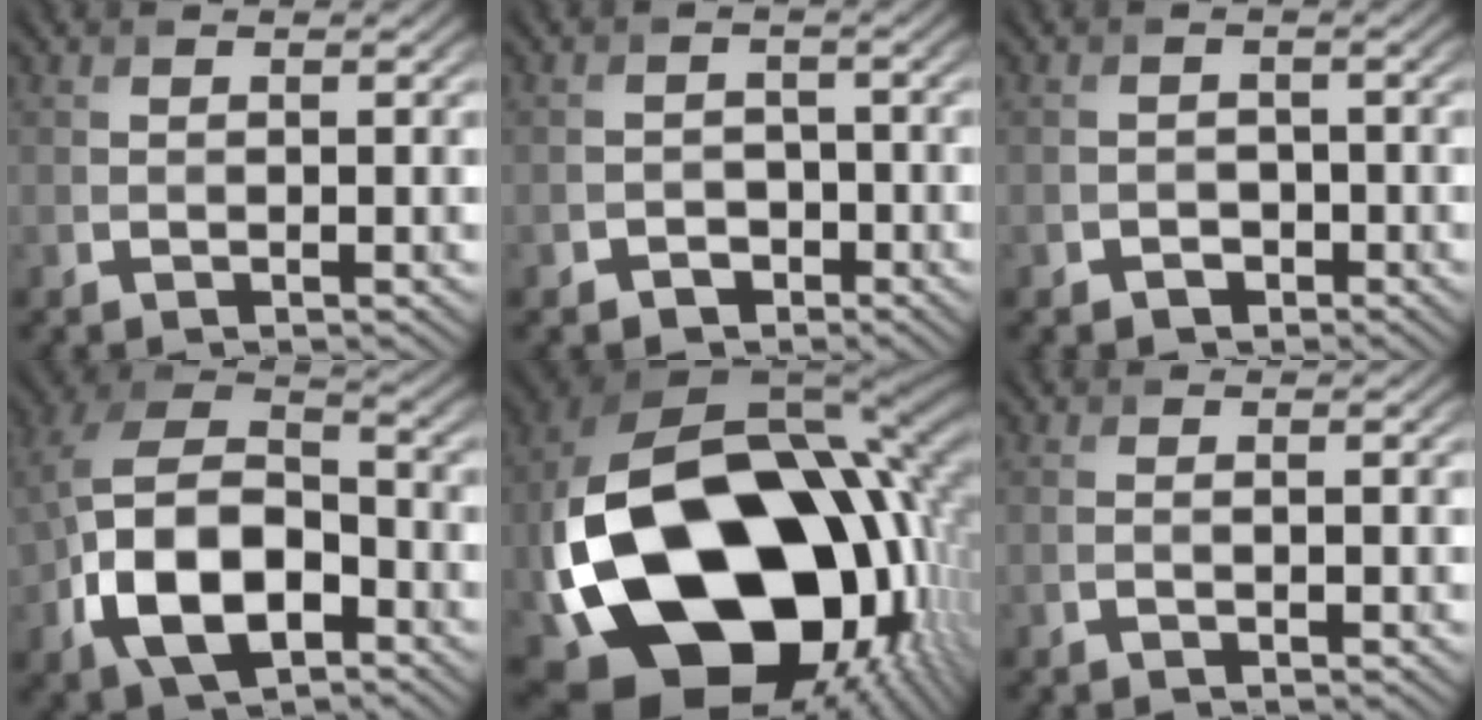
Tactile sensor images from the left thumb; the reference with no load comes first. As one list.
[{"total": 2.8, "force": [-1.8, 2.1, 0.1], "torque": [0.012, 0.004, -0.038]}, {"total": 1.7, "force": [-1.1, 1.3, -0.1], "torque": [0.010, -0.003, -0.021]}, {"total": 13.4, "force": [-4.0, 8.4, 9.7], "torque": [-0.230, -0.016, -0.082]}, {"total": 23.3, "force": [-4.2, 16.2, 16.2], "torque": [-0.391, -0.049, -0.035]}, {"total": 0.7, "force": [-0.4, 0.0, 0.6], "torque": [-0.014, -0.001, -0.008]}]